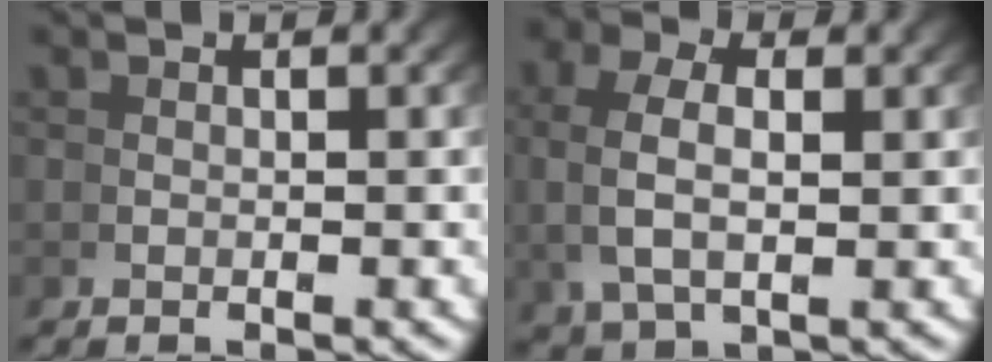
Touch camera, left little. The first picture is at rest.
{"total": 3.3, "force": [1.0, 1.4, 2.8], "torque": [-0.070, -0.001, 0.029]}